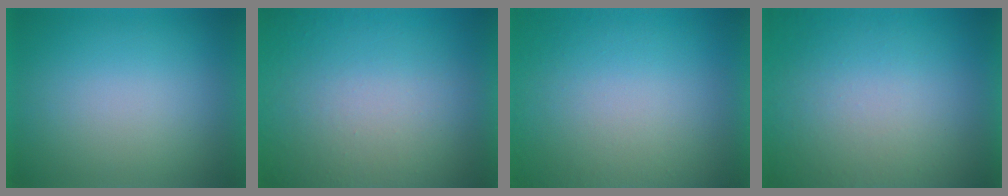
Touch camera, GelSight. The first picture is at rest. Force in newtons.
{"total": 8.4}
{"total": 5.2}
{"total": 7.1}